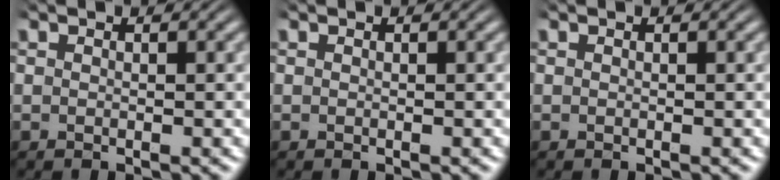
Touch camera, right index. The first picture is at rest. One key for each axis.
{"total": 0.0}
{"total": 0.0}